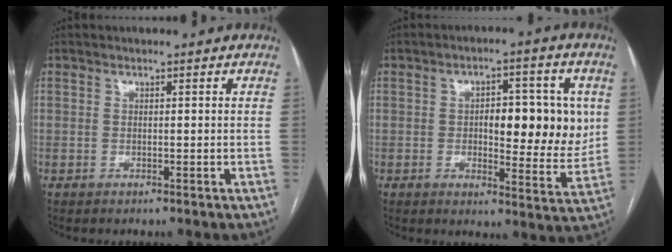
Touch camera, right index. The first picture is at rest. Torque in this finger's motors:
{"motor_torque": [0.49, -0.14, 0.41, 0.07]}